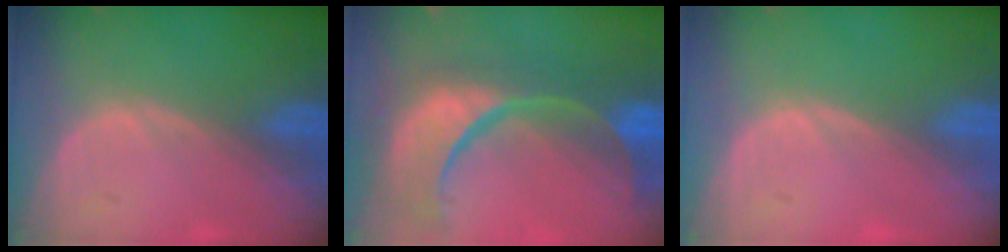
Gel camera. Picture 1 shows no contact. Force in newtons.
{"total": 14.5, "press": 11.5, "slide": 8.9}
{"total": 0.0}